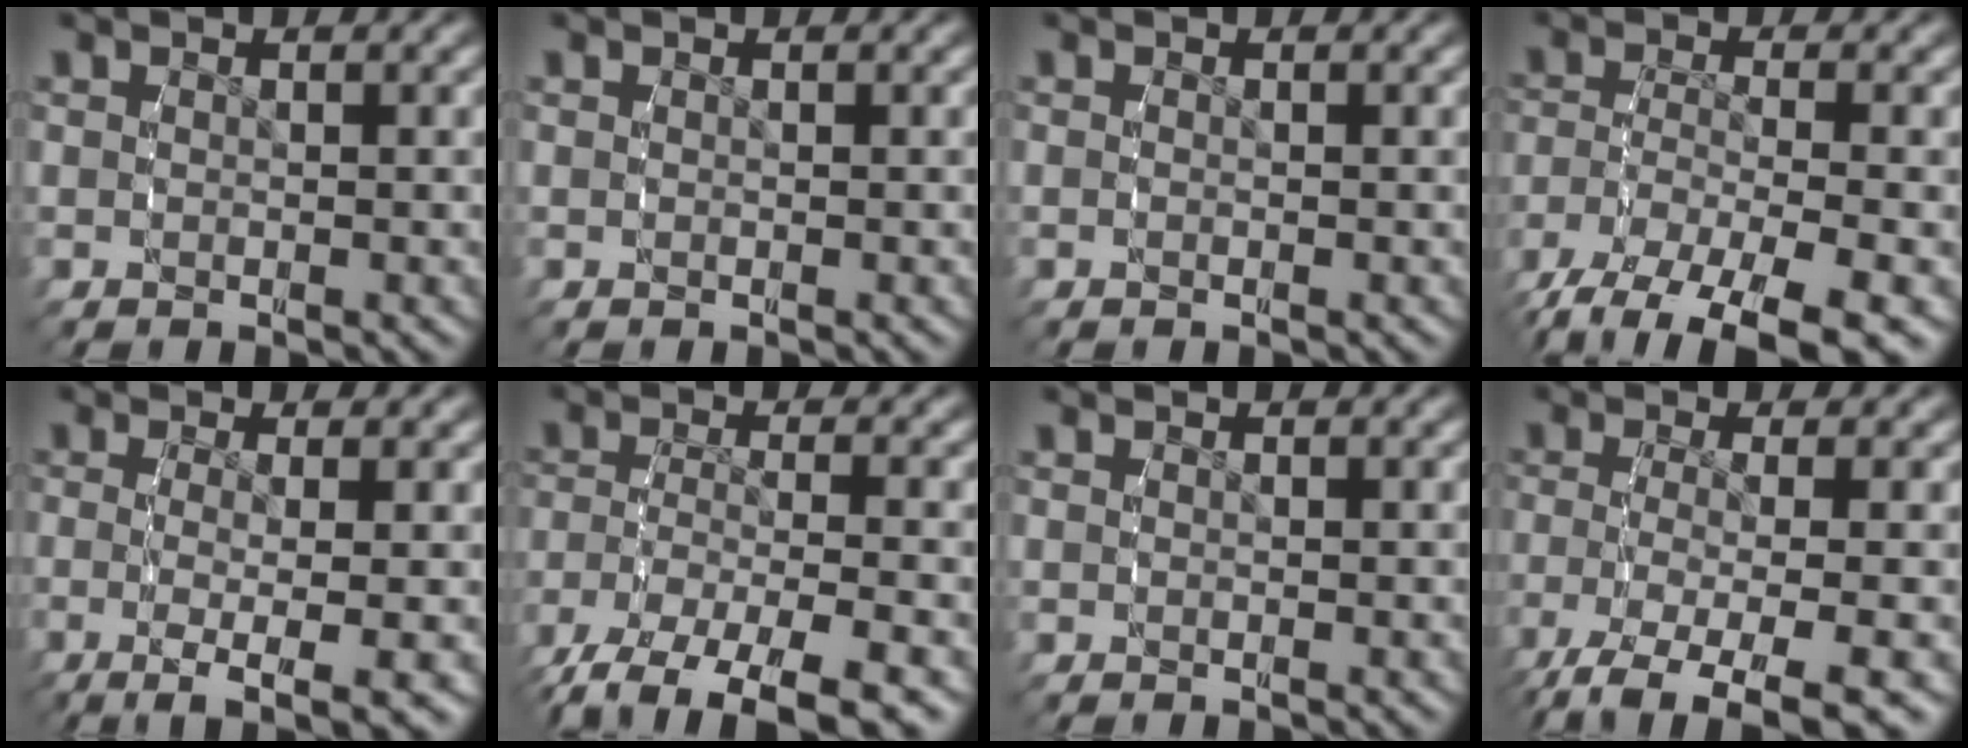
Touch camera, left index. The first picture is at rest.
{"total": 0.0}
{"total": 0.0}
{"total": 8.6, "force": [-5.1, 4.0, 5.7], "torque": [-0.111, -0.040, -0.055]}
{"total": 6.7, "force": [-3.5, 1.6, 5.5], "torque": [-0.098, -0.036, -0.036]}
{"total": 9.6, "force": [-7.0, 3.8, 5.5], "torque": [-0.101, -0.042, -0.081]}
{"total": 1.1, "force": [-0.2, -1.0, -0.4], "torque": [0.013, -0.009, 0.005]}
{"total": 9.7, "force": [-7.6, 3.1, 5.1], "torque": [-0.106, -0.057, -0.090]}